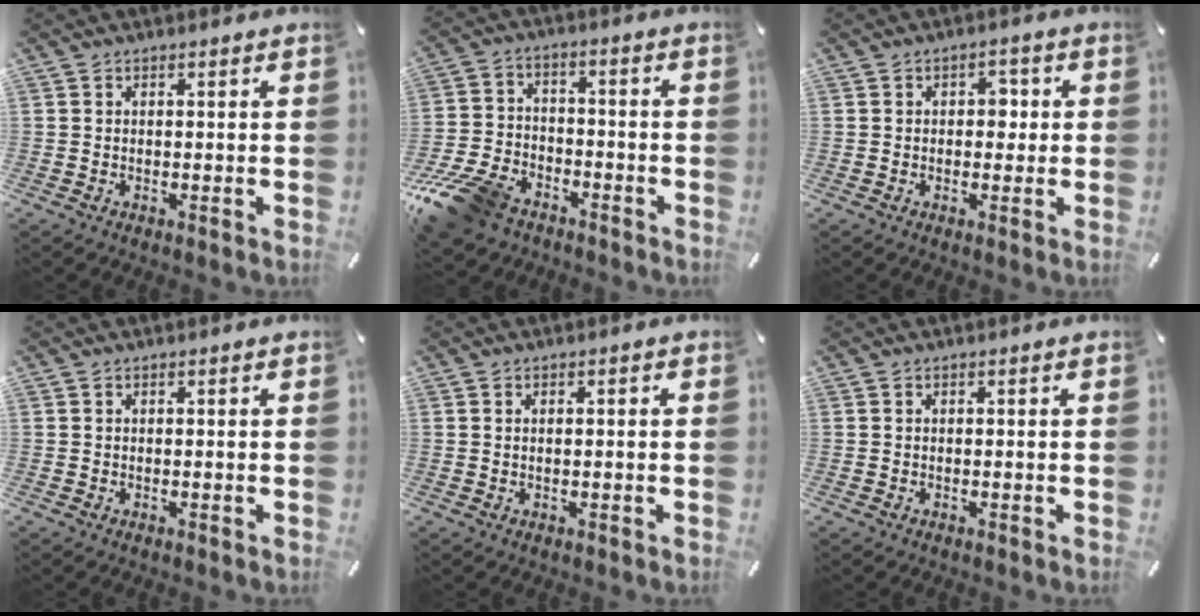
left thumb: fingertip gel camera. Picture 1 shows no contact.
{"total": 12.8, "force": [-8.9, 7.3, 5.7], "torque": [-0.110, 0.059, -0.166]}
{"total": 3.3, "force": [0.1, 2.3, 2.4], "torque": [-0.015, -0.002, -0.010]}
{"total": 0.0}
{"total": 1.1, "force": [0.0, 0.2, 1.1], "torque": [-0.021, -0.002, 0.000]}
{"total": 0.0}